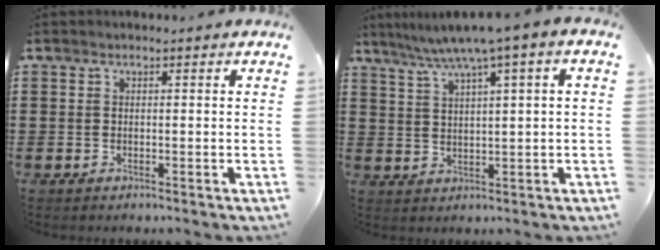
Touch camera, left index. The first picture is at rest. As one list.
[{"total": 5.1, "force": [2.8, -0.1, 4.2], "torque": [-0.089, -0.010, 0.042]}]